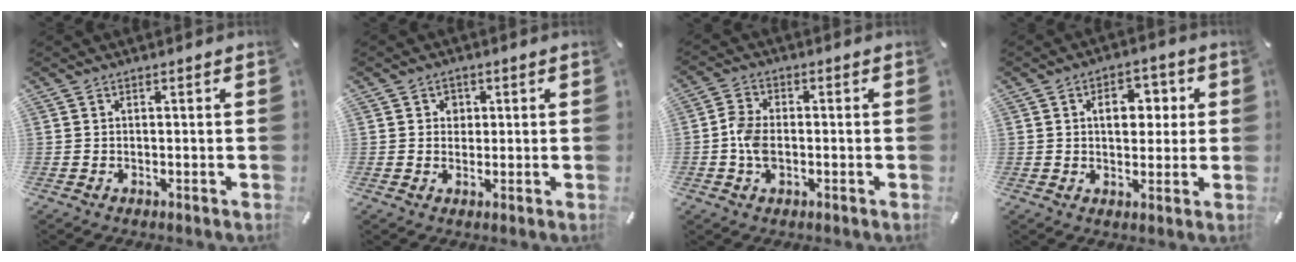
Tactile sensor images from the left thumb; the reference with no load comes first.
{"total": 2.6, "force": [0.5, 2.5, 0.6], "torque": [0.001, -0.001, 0.002]}
{"total": 5.6, "force": [-1.2, 3.8, 3.9], "torque": [-0.094, 0.002, -0.026]}
{"total": 7.8, "force": [1.7, 5.5, 5.3], "torque": [-0.060, -0.004, 0.019]}